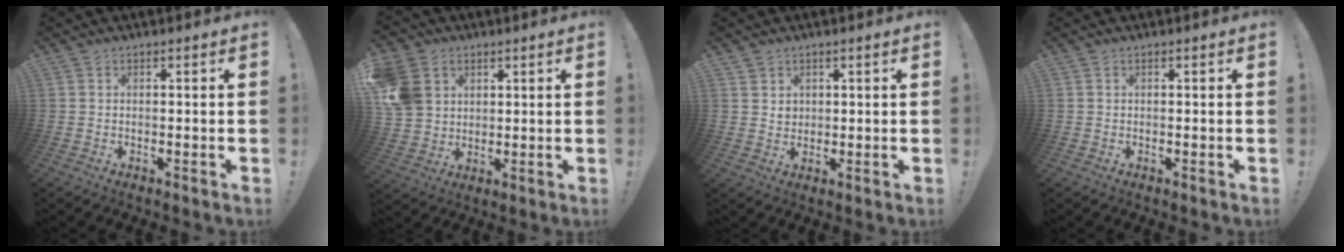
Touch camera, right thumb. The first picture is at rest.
{"total": 11.4, "force": [4.1, 9.5, 4.7], "torque": [-0.088, -0.012, 0.088]}
{"total": 3.0, "force": [1.7, 2.4, 0.4], "torque": [0.001, -0.011, 0.028]}
{"total": 0.0}